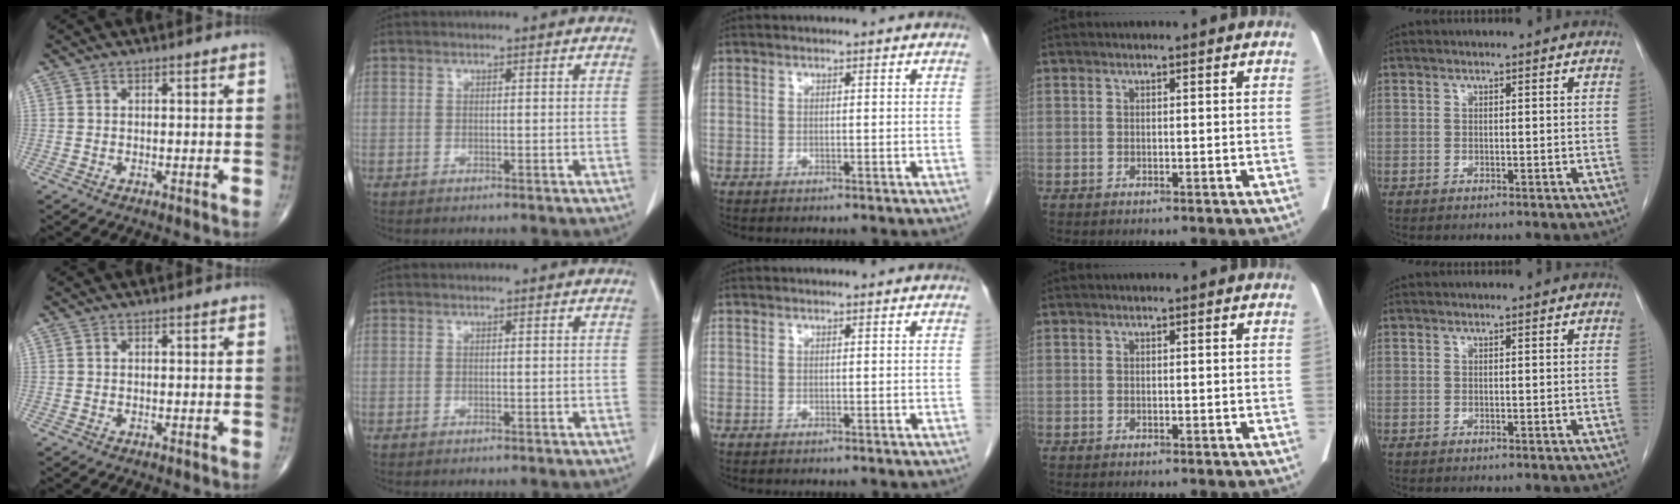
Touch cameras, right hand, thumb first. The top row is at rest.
{}